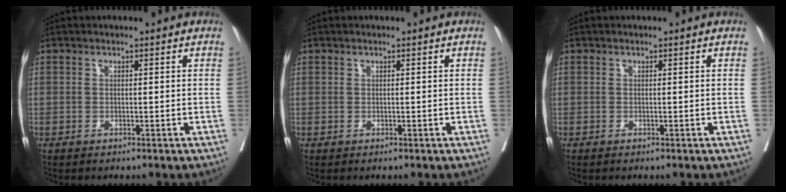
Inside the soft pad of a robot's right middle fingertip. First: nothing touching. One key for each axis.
{"total": 0.0}
{"total": 0.0}